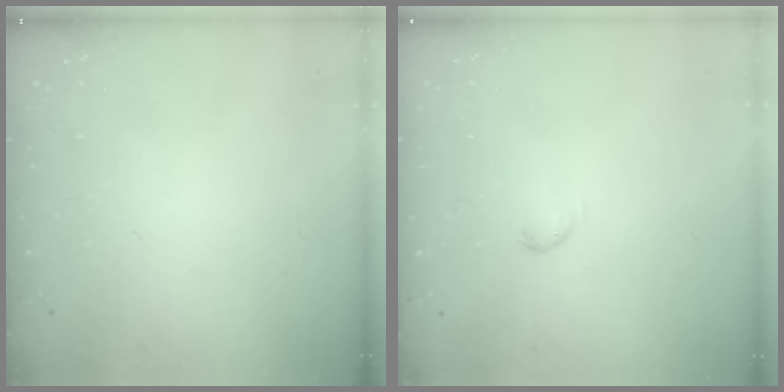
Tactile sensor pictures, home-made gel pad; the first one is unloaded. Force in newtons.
{"total": 2.7, "press": 2.7, "slide": 0.5}